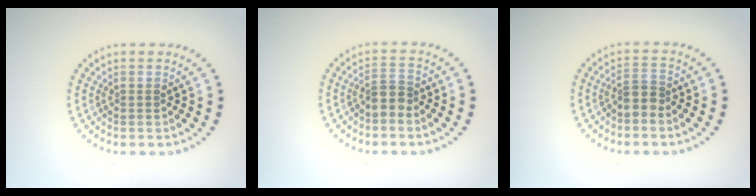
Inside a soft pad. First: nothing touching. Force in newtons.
{"total": 2.1, "press": 1.6, "slide": 1.2}
{"total": 2.1, "press": 1.6, "slide": 1.2}